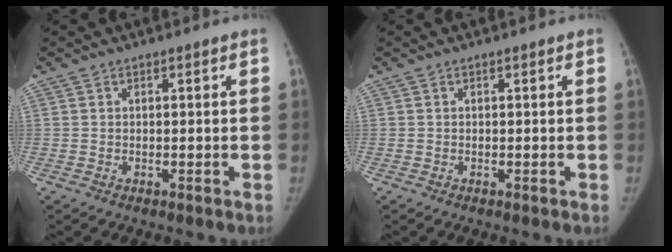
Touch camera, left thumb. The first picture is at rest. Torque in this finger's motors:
{"motor_torque": [0.00, 0.00, 0.10, -0.10, 0.00]}